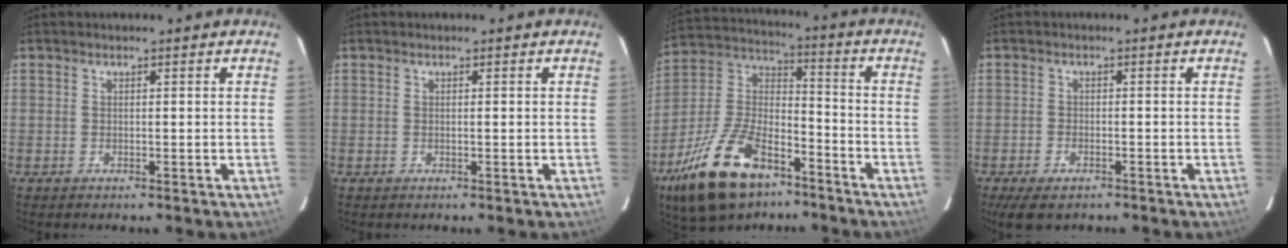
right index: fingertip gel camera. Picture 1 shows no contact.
{"total": 0.0}
{"total": 21.7, "force": [-13.1, 10.7, 13.6], "torque": [-0.281, 0.001, -0.230]}
{"total": 5.8, "force": [-4.1, 2.6, 3.1], "torque": [-0.076, -0.018, -0.069]}